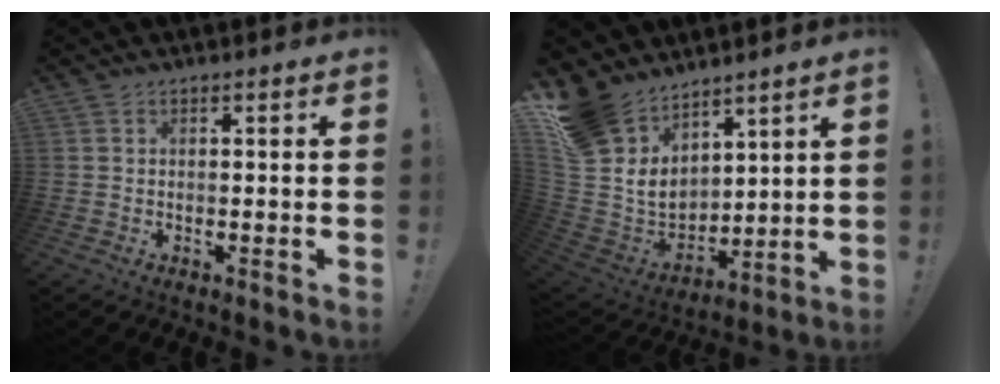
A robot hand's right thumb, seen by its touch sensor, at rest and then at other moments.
{"total": 15.3, "force": [10.7, 9.5, 5.6], "torque": [-0.133, -0.080, 0.214]}